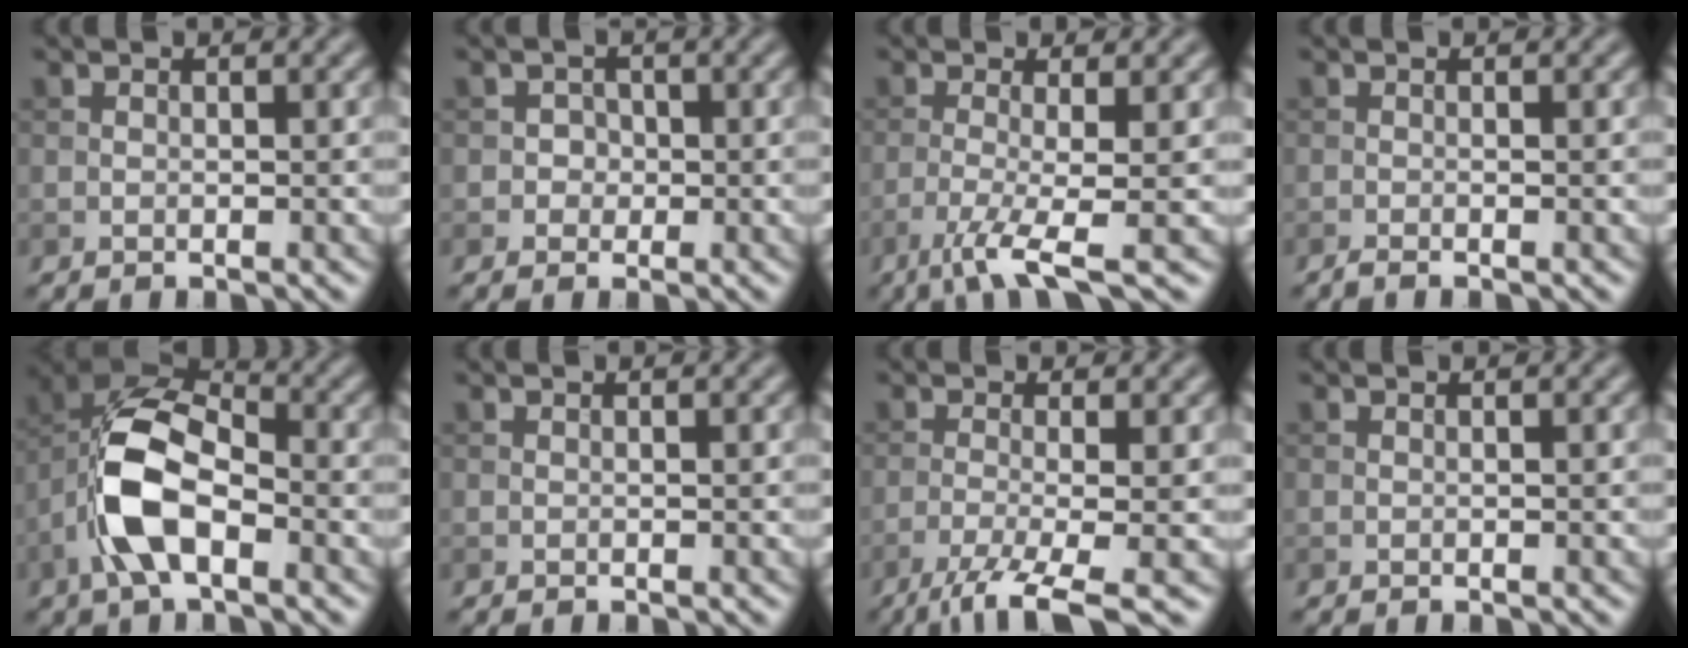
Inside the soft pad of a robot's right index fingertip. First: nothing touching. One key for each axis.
{"total": 1.5, "fx": -0.3, "fy": 1.4, "fz": 0.3, "tx": 0.016, "ty": 0.001, "tz": -0.010}
{"total": 4.9, "fx": -2.3, "fy": 0.7, "fz": 4.3, "tx": -0.078, "ty": -0.005, "tz": -0.053}
{"total": 0.9, "fx": -0.7, "fy": 0.2, "fz": 0.6, "tx": -0.009, "ty": -0.004, "tz": -0.016}
{"total": 8.5, "fx": -2.7, "fy": 4.1, "fz": 6.9, "tx": -0.140, "ty": 0.015, "tz": -0.057}
{"total": 0.0}
{"total": 6.3, "fx": -3.5, "fy": 1.4, "fz": 5.1, "tx": -0.082, "ty": -0.005, "tz": -0.074}
{"total": 0.0}